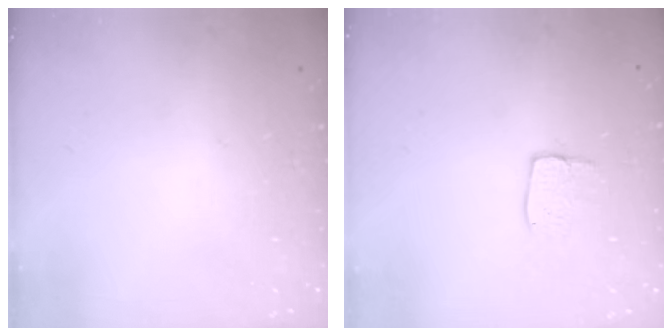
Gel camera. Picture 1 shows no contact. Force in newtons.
{"total": 6.3, "press": 6.3, "slide": 0.2}